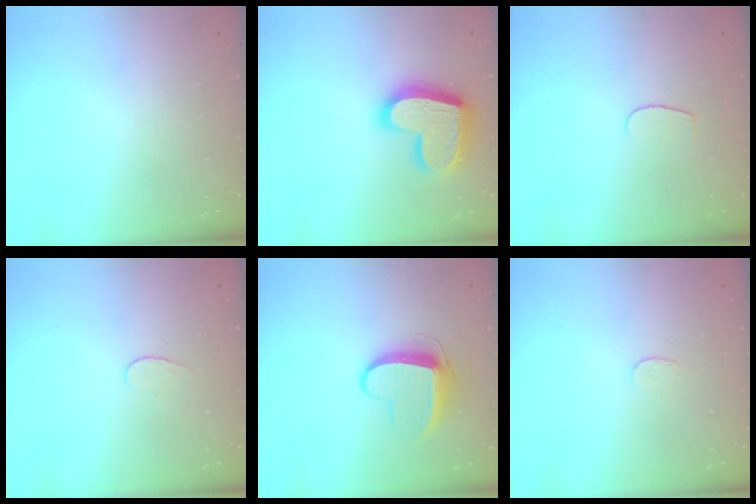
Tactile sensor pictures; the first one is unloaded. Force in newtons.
{"total": 18.2, "press": 18.1, "slide": 1.4}
{"total": 3.2, "press": 3.2, "slide": 0.3}
{"total": 4.1, "press": 4.1, "slide": 0.3}
{"total": 10.1, "press": 10.1, "slide": 0.5}
{"total": 3.0, "press": 3.0, "slide": 0.2}